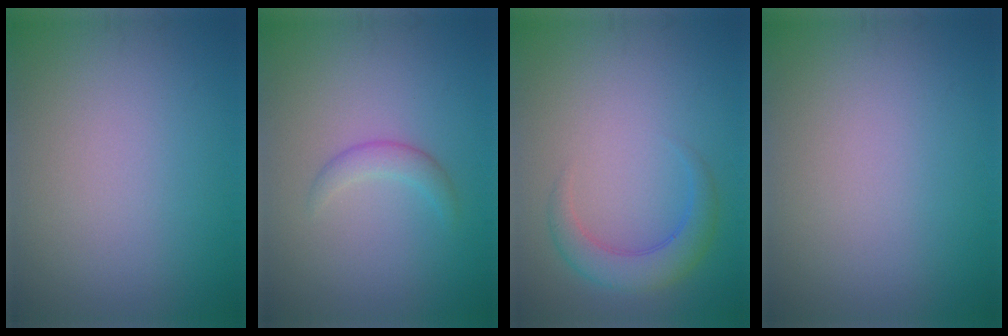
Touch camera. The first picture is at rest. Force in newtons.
{"total": 1.7, "press": 1.7, "slide": 0.2}
{"total": 3.3, "press": 3.3, "slide": 0.2}
{"total": 0.0}